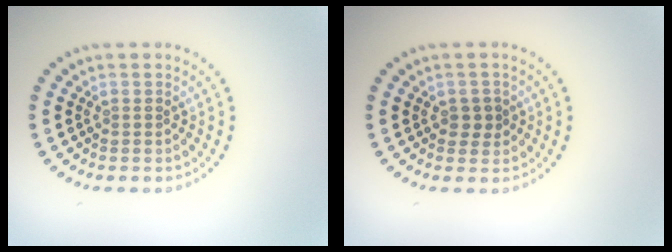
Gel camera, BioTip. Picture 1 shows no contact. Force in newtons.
{"total": 1.5, "press": 1.5, "slide": 0.4}